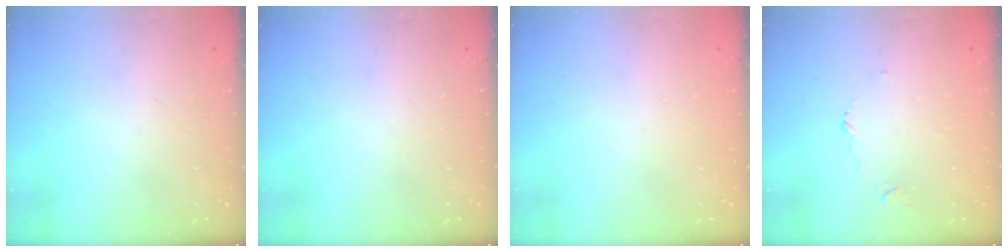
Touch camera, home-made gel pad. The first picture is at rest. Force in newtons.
{"total": 0.0}
{"total": 2.0, "press": 2.0, "slide": 0.1}
{"total": 3.5, "press": 3.4, "slide": 0.4}